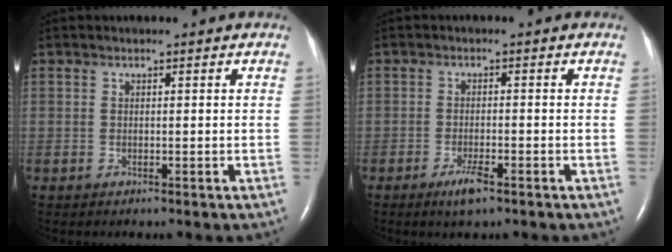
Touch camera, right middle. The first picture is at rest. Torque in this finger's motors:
{"motor_torque": [0.49, -0.33, 0.05, 0.03]}